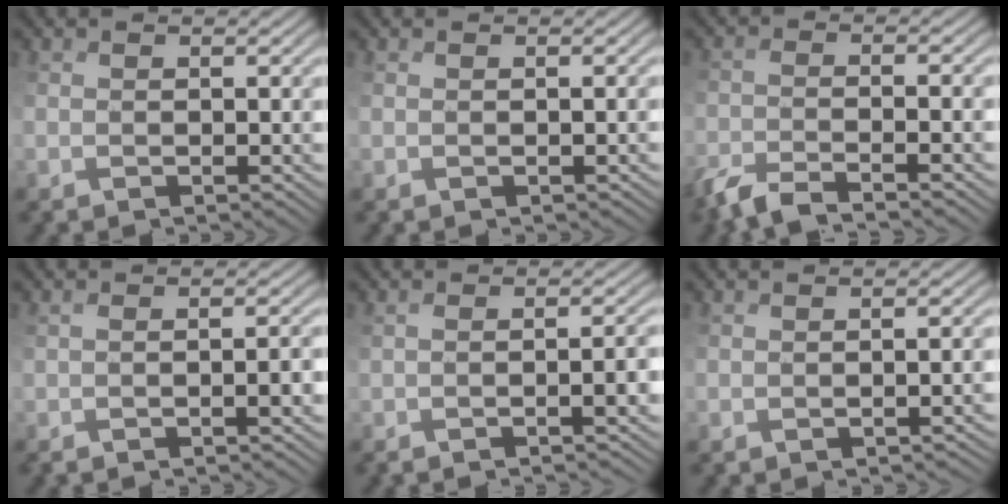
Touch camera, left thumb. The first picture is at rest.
{"total": 0.8, "force": [-0.5, 0.4, 0.5], "torque": [-0.003, -0.003, -0.002]}
{"total": 5.2, "force": [-4.2, 0.4, 3.0], "torque": [-0.061, 0.000, -0.082]}
{"total": 2.6, "force": [-1.7, 0.1, 2.0], "torque": [-0.013, 0.006, -0.012]}
{"total": 3.4, "force": [-2.3, 0.1, 2.5], "torque": [-0.015, 0.009, -0.017]}
{"total": 2.3, "force": [-1.7, 0.7, 1.3], "torque": [-0.006, 0.000, -0.009]}